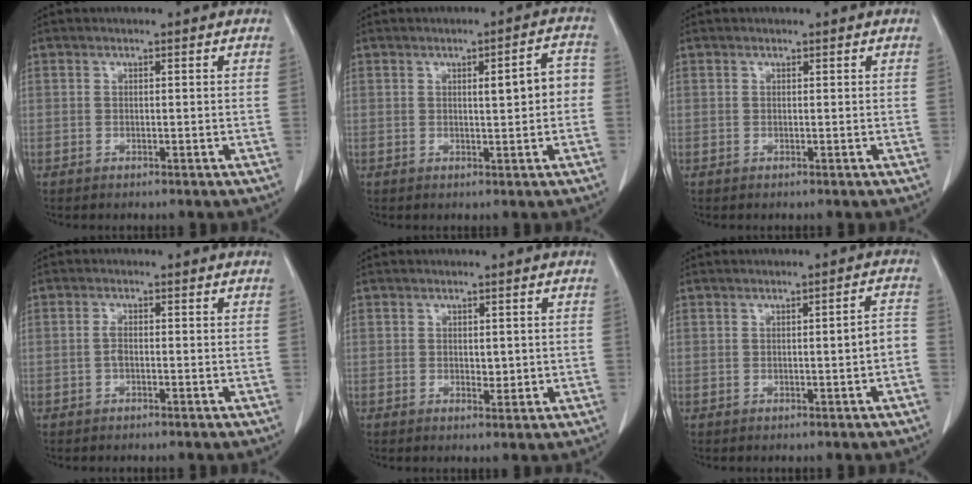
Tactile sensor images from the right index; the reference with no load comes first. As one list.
[{"total": 5.1, "force": [0.3, 1.1, 4.9], "torque": [-0.065, 0.017, 0.004]}, {"total": 0.0}, {"total": 1.3, "force": [-0.3, 0.4, 1.2], "torque": [-0.025, 0.002, -0.007]}, {"total": 1.8, "force": [0.2, 1.1, 1.4], "torque": [-0.018, -0.005, 0.008]}, {"total": 2.9, "force": [-0.5, 0.3, 2.9], "torque": [-0.036, 0.006, -0.006]}]